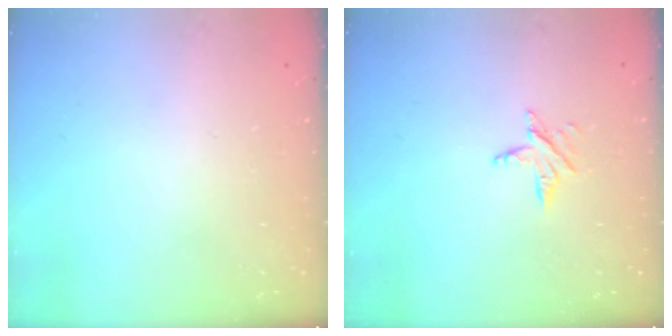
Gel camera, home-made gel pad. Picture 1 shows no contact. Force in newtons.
{"total": 4.1, "press": 4.0, "slide": 0.5}